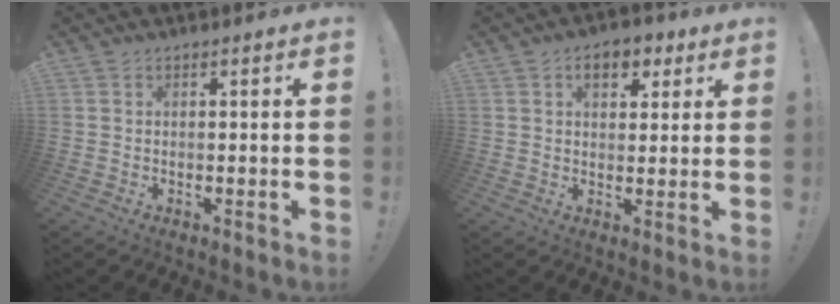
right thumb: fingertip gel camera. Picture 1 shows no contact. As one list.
[{"total": 7.3, "force": [3.3, 4.7, 4.5], "torque": [-0.055, -0.002, 0.056]}]